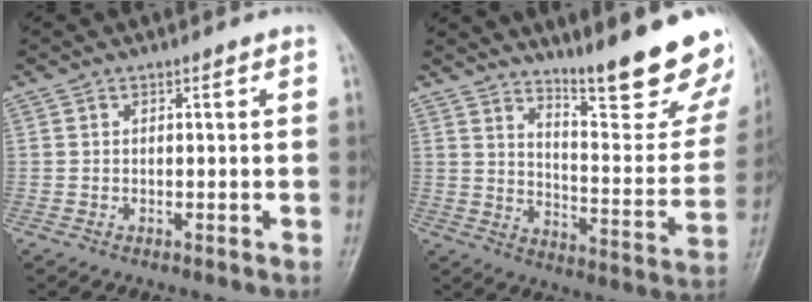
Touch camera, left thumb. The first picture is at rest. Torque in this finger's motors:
{"motor_torque": [0.70, 0.33, 1.04, -1.73, 0.08]}